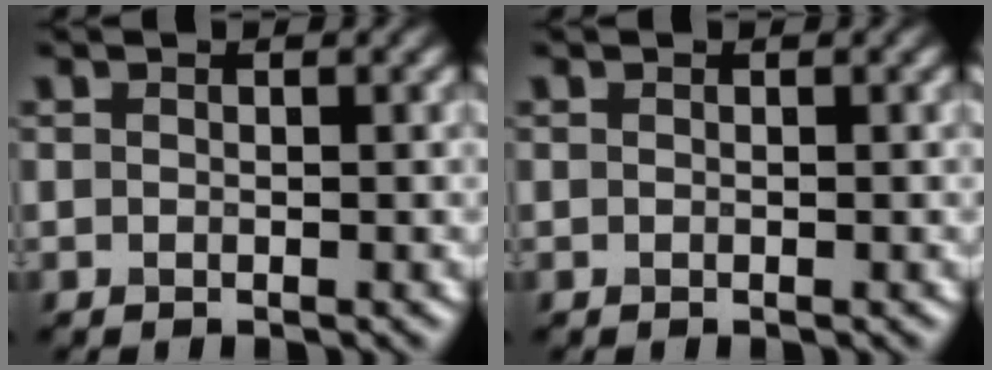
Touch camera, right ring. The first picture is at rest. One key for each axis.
{"total": 0.0}